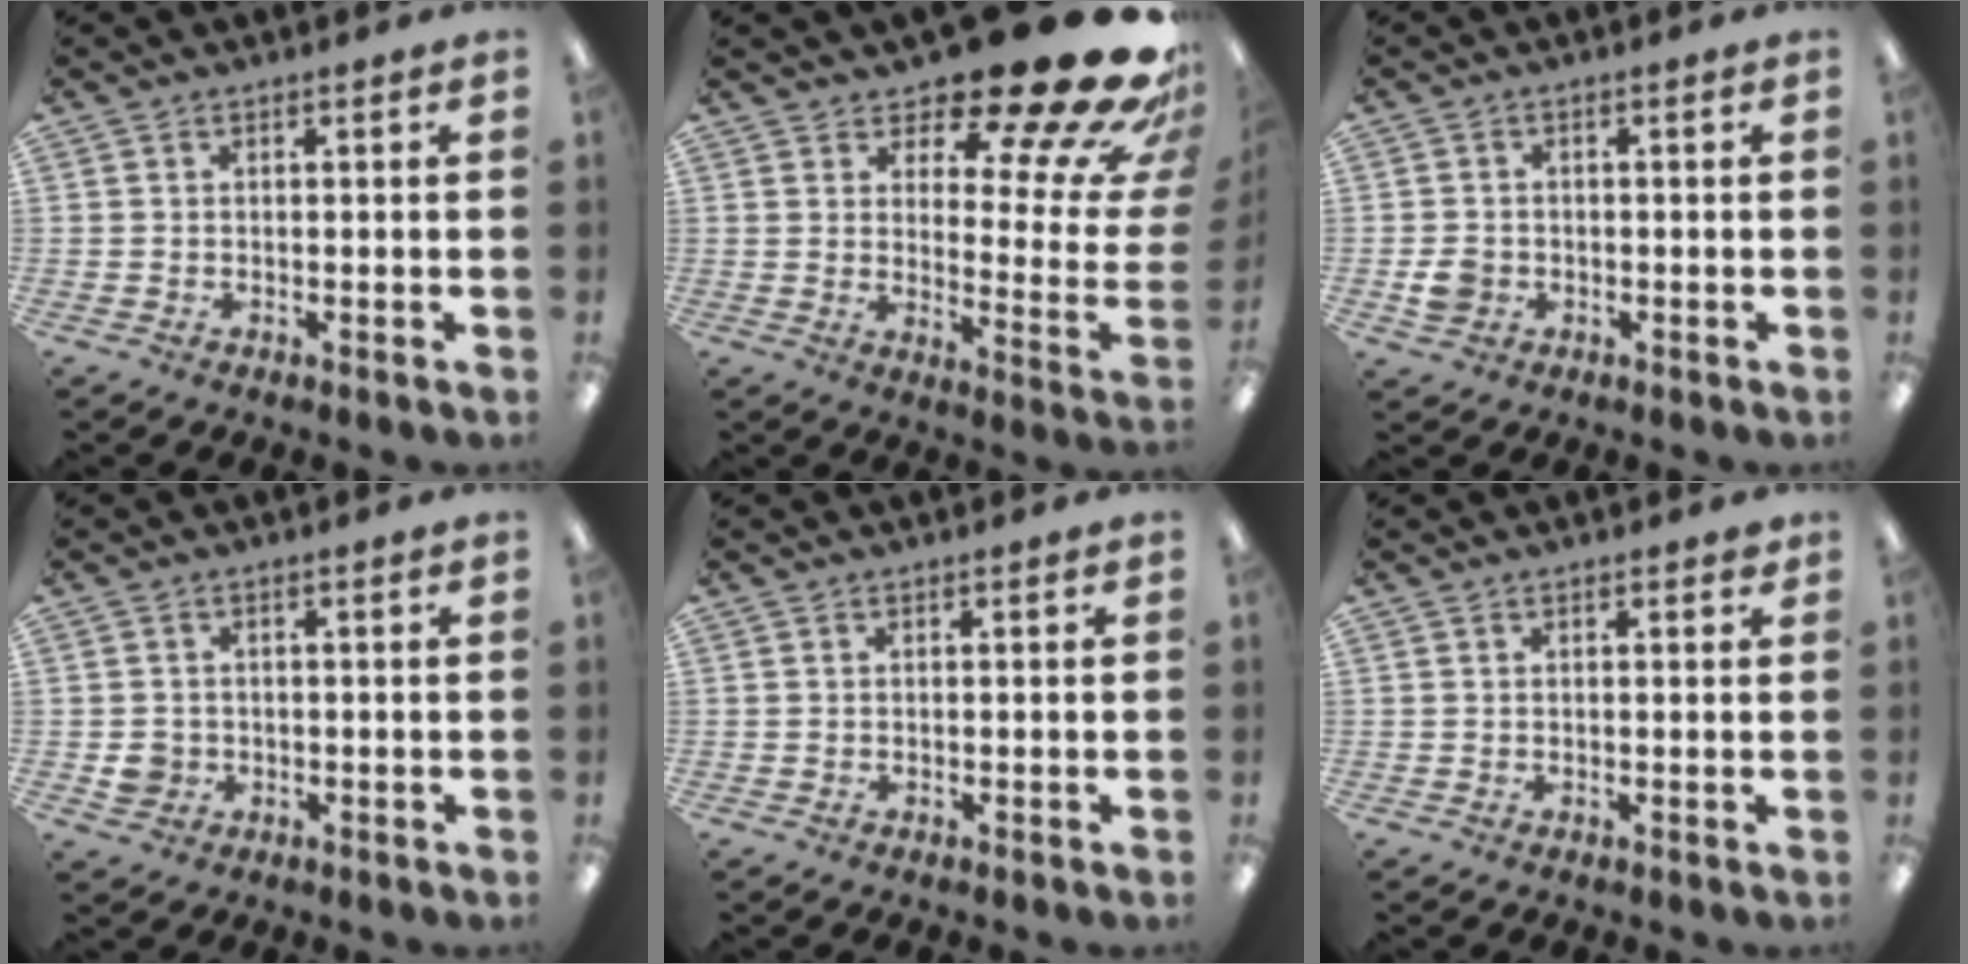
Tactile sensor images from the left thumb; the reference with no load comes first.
{"total": 21.6, "force": [15.0, 6.7, 14.0], "torque": [-0.168, -0.121, 0.246]}
{"total": 3.6, "force": [-0.9, 3.1, 1.7], "torque": [-0.019, 0.004, -0.015]}
{"total": 3.2, "force": [-0.4, 3.0, 1.1], "torque": [-0.011, 0.003, -0.009]}
{"total": 0.0}
{"total": 1.2, "force": [0.8, 0.3, 0.8], "torque": [-0.001, -0.006, 0.010]}